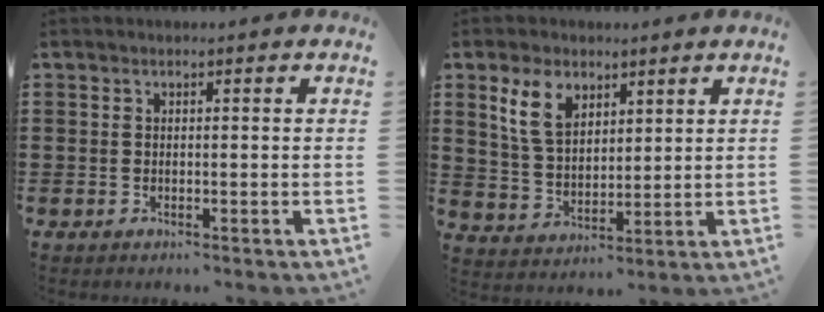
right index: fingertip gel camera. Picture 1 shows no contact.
{"total": 7.5, "force": [4.1, 4.6, 4.4], "torque": [-0.105, 0.015, 0.078]}